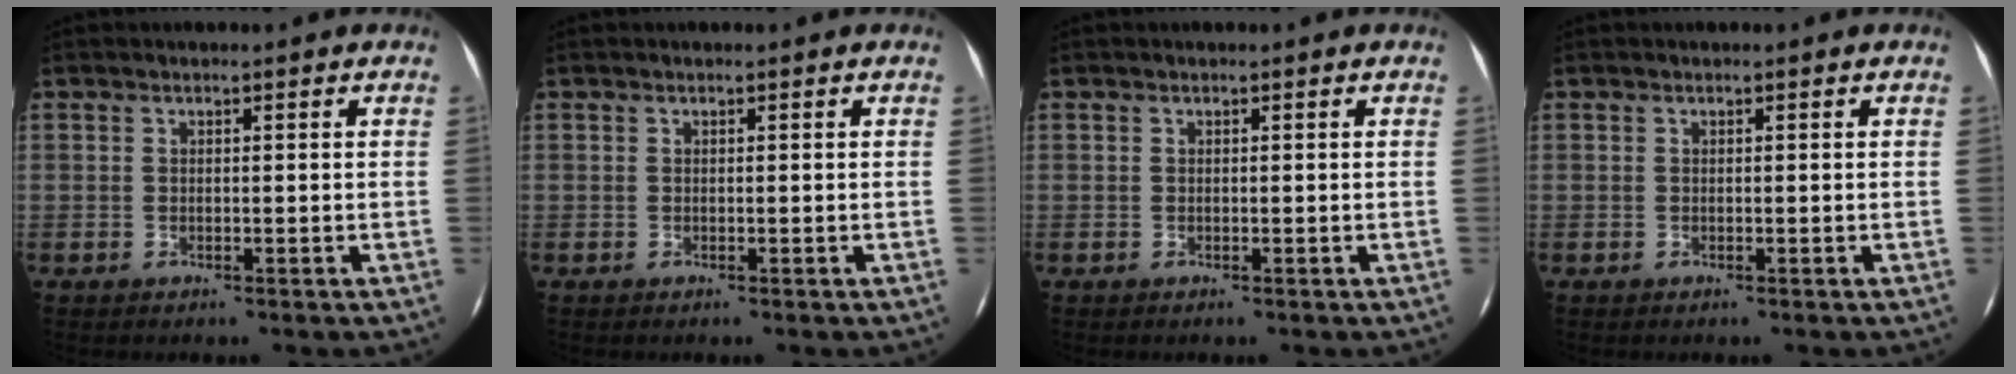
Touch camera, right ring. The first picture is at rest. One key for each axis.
{"total": 0.0}
{"total": 0.0}
{"total": 0.0}